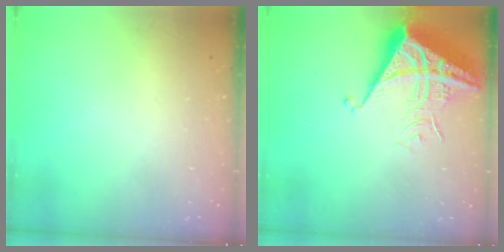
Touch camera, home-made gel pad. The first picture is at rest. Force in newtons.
{"total": 7.0, "press": 7.0, "slide": 0.8}